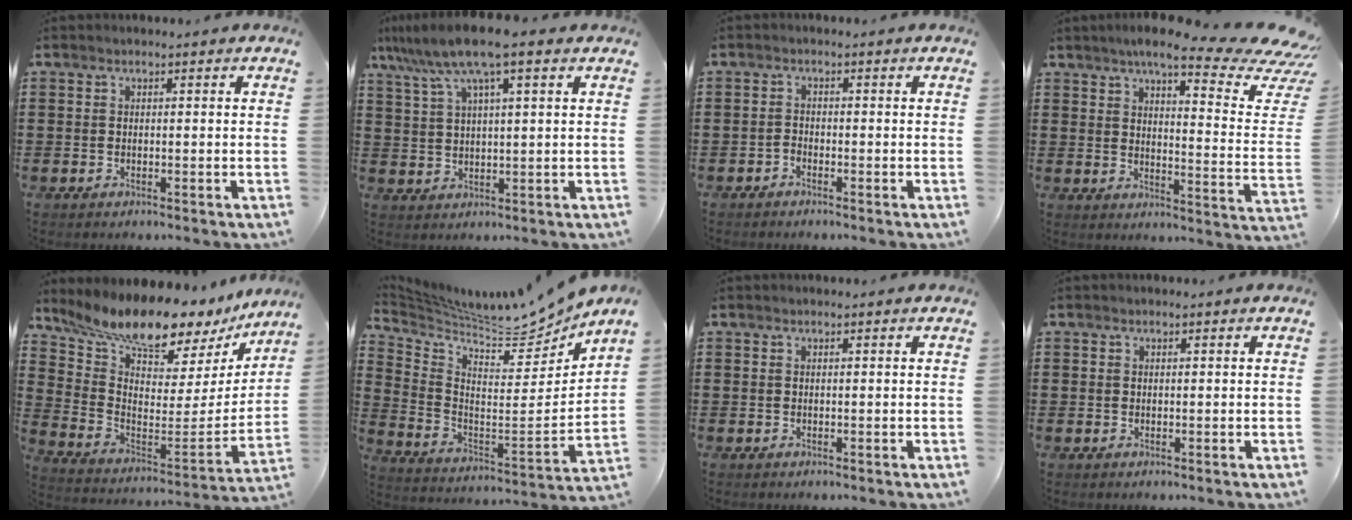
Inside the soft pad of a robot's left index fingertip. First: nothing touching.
{"total": 8.5, "force": [5.4, 0.9, 6.5], "torque": [-0.139, -0.010, 0.095]}
{"total": 1.2, "force": [-1.1, 0.3, 0.2], "torque": [-0.010, 0.001, -0.023]}
{"total": 10.4, "force": [7.3, 1.6, 7.2], "torque": [-0.114, -0.050, 0.113]}
{"total": 9.5, "force": [8.8, 1.3, 3.2], "torque": [-0.085, -0.085, 0.142]}
{"total": 6.9, "force": [6.6, 0.8, 1.7], "torque": [-0.057, -0.066, 0.107]}
{"total": 0.0}
{"total": 0.5, "force": [0.1, 0.5, -0.1], "torque": [0.001, 0.005, 0.001]}